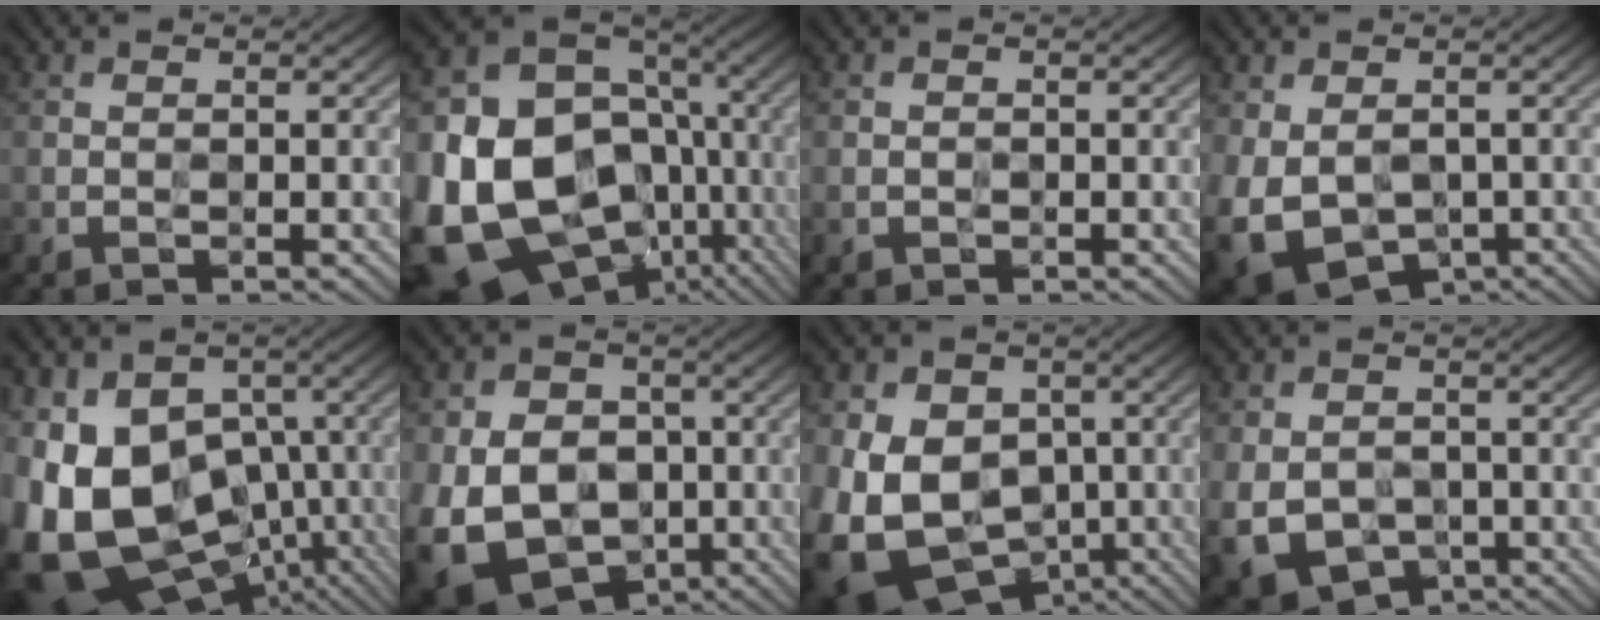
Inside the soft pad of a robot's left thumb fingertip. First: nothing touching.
{"total": 22.3, "force": [-4.5, 17.2, 13.5], "torque": [-0.323, -0.046, -0.055]}
{"total": 0.7, "force": [-0.3, 0.6, 0.1], "torque": [0.000, -0.003, -0.007]}
{"total": 11.7, "force": [-3.7, 7.9, 7.8], "torque": [-0.167, -0.042, -0.038]}
{"total": 20.7, "force": [-4.3, 14.6, 14.0], "torque": [-0.298, -0.040, -0.043]}
{"total": 17.1, "force": [-5.3, 13.6, 9.0], "torque": [-0.198, -0.035, -0.090]}
{"total": 16.0, "force": [-3.7, 12.2, 9.6], "torque": [-0.206, -0.029, -0.063]}
{"total": 9.2, "force": [-3.2, 6.7, 5.3], "torque": [-0.119, -0.034, -0.048]}